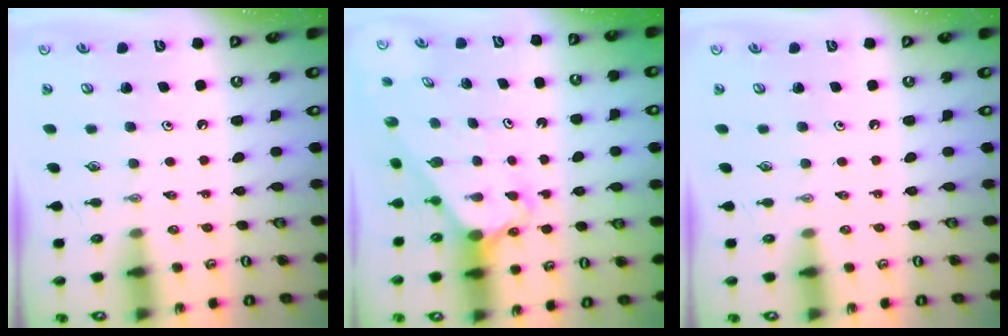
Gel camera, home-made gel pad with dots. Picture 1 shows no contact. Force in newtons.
{"total": 2.3, "press": 2.3, "slide": 0.2}
{"total": 0.0}